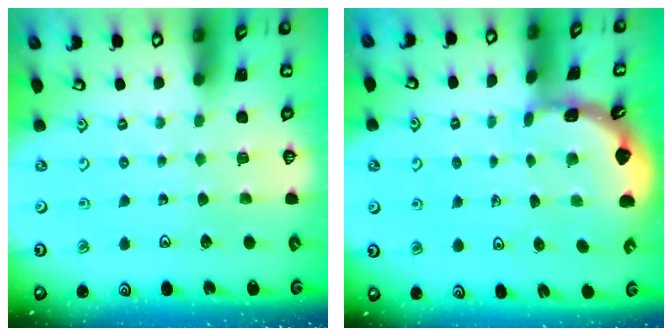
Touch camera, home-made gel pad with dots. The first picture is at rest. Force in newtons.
{"total": 1.6, "press": 1.6, "slide": 0.1}